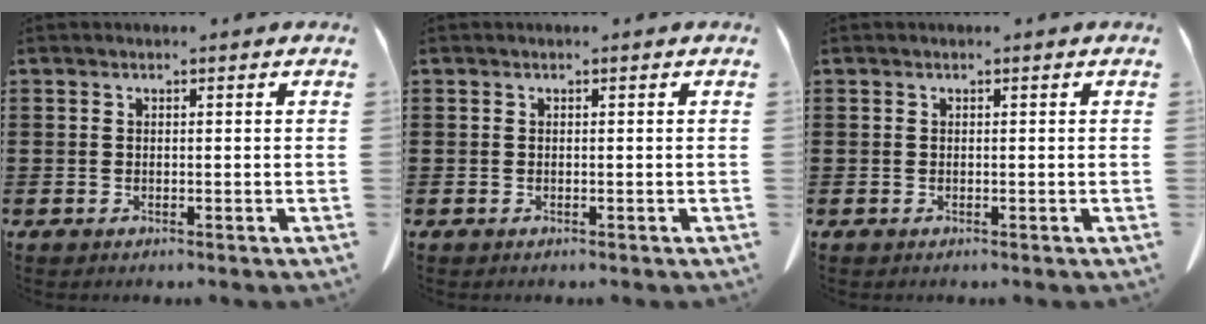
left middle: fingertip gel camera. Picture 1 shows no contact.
{"total": 0.0}
{"total": 0.0}